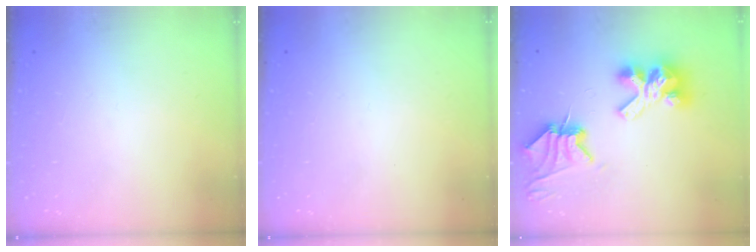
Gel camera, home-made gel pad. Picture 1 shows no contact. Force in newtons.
{"total": 0.0}
{"total": 9.4, "press": 9.4, "slide": 1.2}